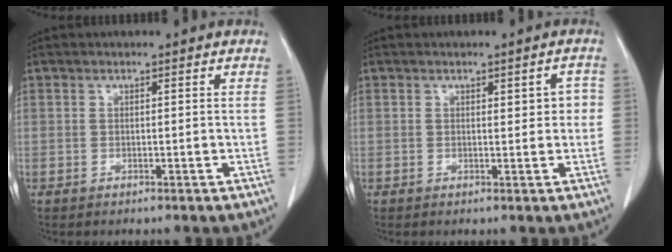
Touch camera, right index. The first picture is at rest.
{"total": 2.9, "force": [0.5, 1.3, 2.5], "torque": [-0.024, 0.009, 0.008]}